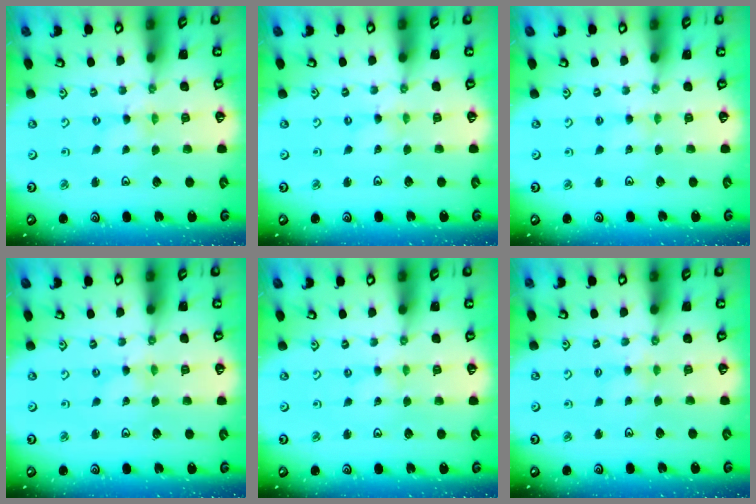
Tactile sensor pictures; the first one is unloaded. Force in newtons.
{"total": 0.0}
{"total": 1.9, "press": 1.8, "slide": 0.3}
{"total": 0.0}
{"total": 0.0}
{"total": 2.9, "press": 2.8, "slide": 0.5}